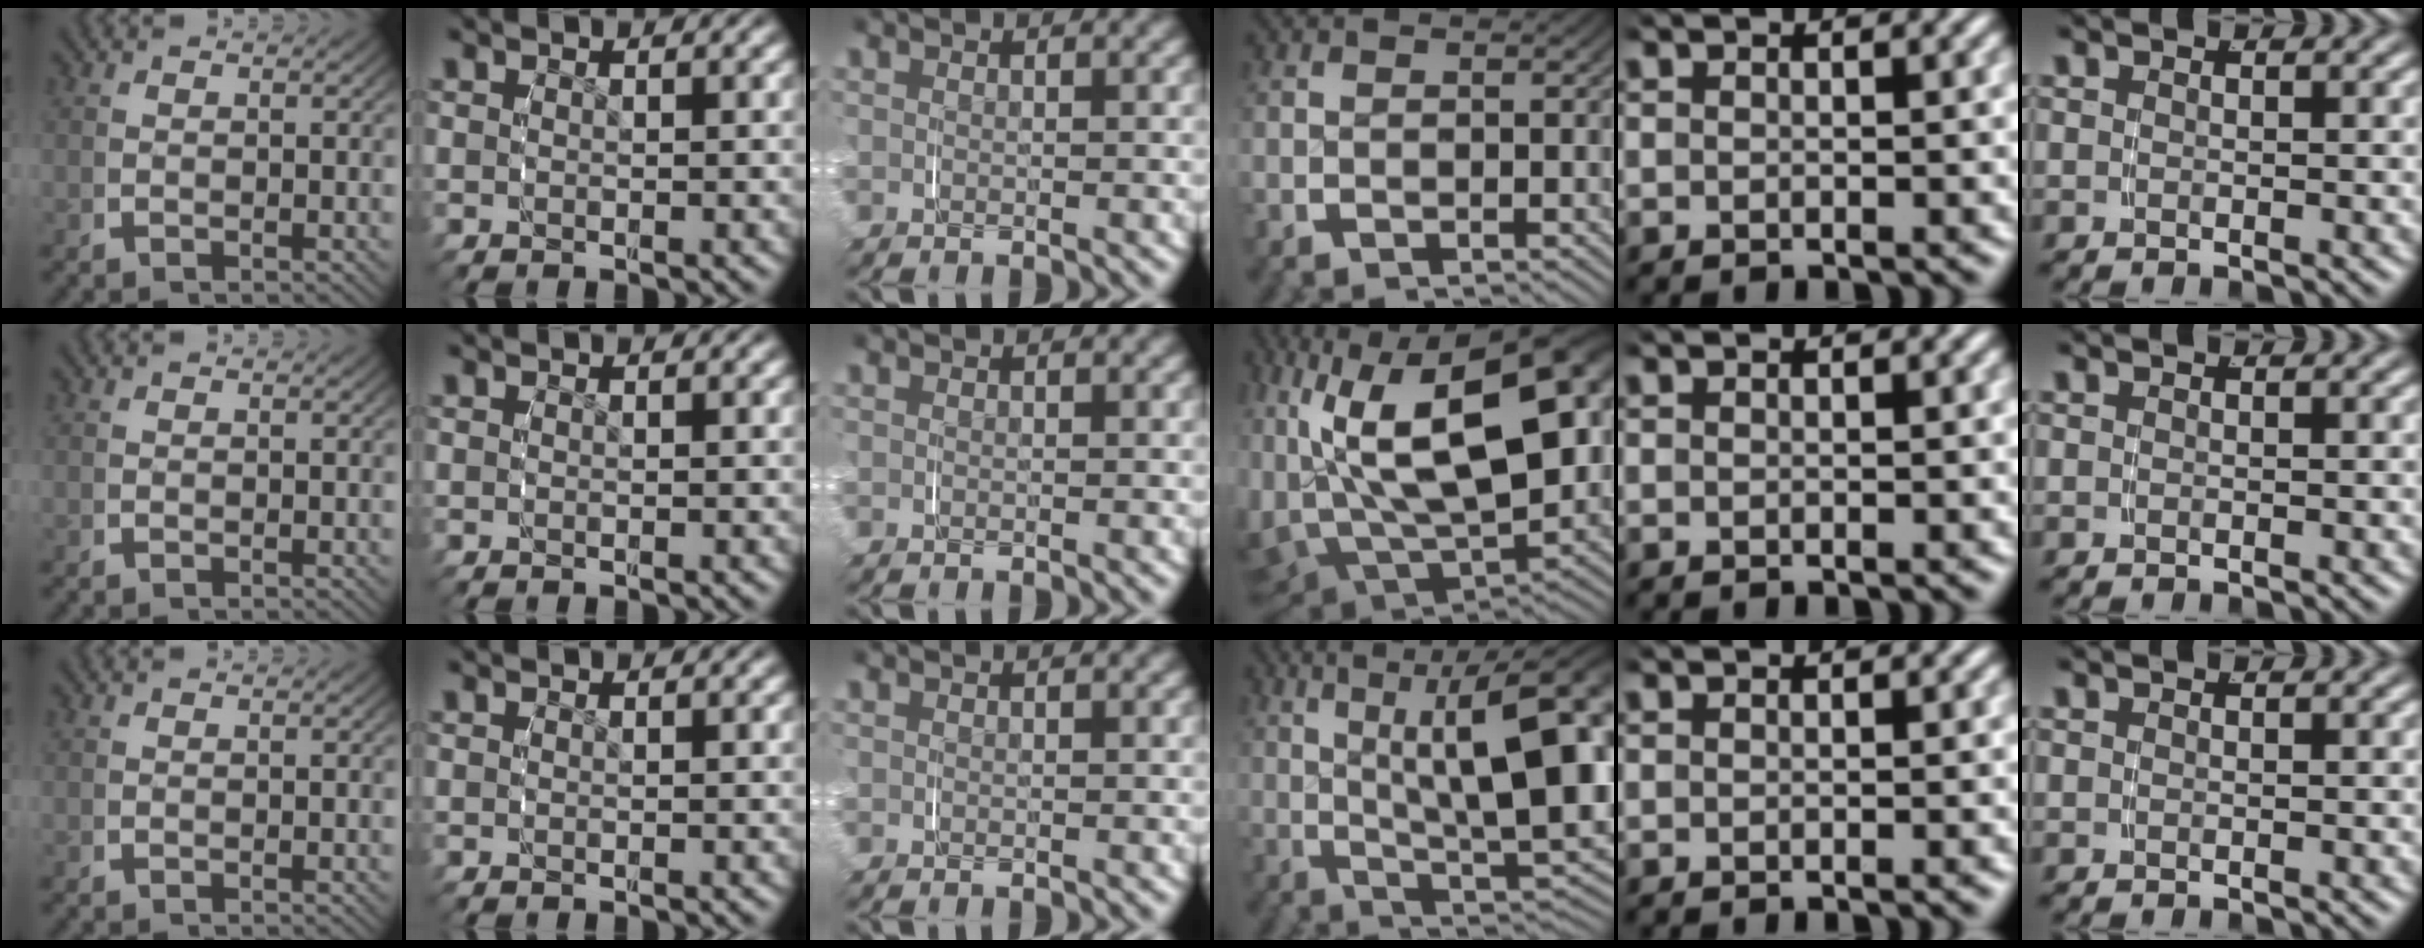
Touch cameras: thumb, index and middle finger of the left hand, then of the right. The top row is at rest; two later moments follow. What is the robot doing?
{"motion": "grasp_and_lifting", "object": "glasses case"}